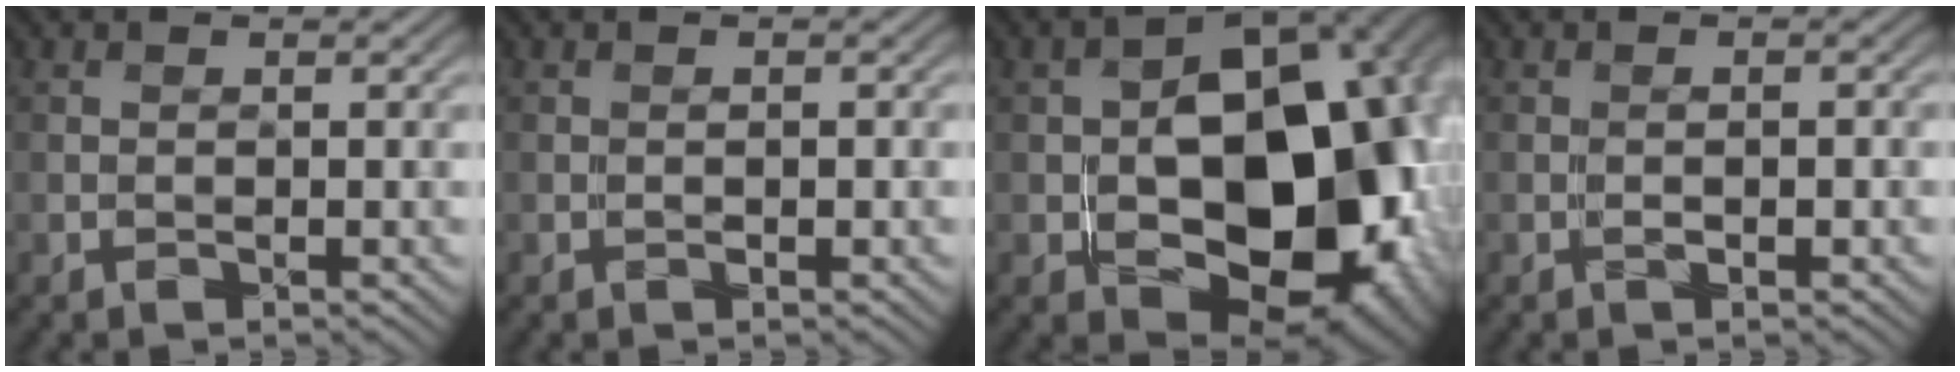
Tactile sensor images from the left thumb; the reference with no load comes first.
{"total": 0.5, "force": [-0.2, 0.1, 0.5], "torque": [-0.007, 0.001, -0.003]}
{"total": 19.3, "force": [-2.2, 12.4, 14.6], "torque": [-0.169, -0.026, -0.020]}
{"total": 0.8, "force": [-0.3, 0.0, 0.7], "torque": [-0.013, 0.001, -0.005]}